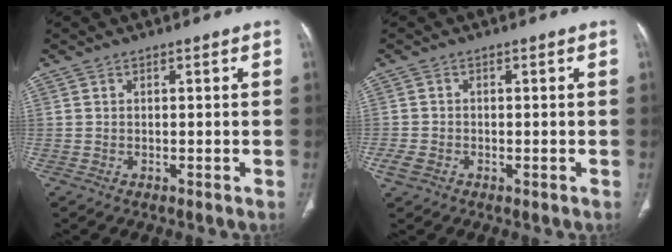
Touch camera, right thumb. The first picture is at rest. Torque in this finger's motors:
{"motor_torque": [1.29, 1.28, 0.38, -0.49, 0.01]}